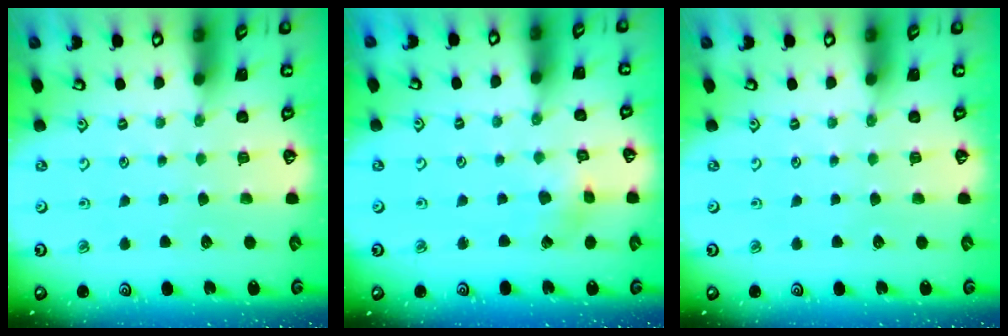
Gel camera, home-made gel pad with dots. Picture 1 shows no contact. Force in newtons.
{"total": 1.7, "press": 1.7, "slide": 0.2}
{"total": 0.0}